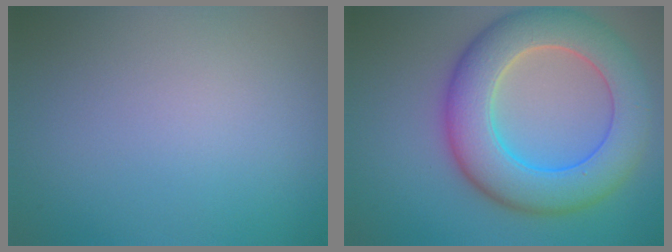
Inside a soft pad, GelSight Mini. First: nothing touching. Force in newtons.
{"total": 9.4, "press": 9.4, "slide": 0.4}